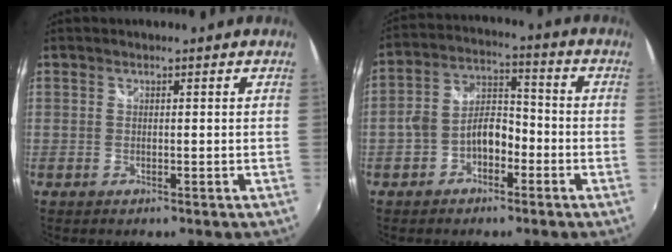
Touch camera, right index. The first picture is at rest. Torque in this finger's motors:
{"motor_torque": [0.08, -0.03, 0.19, 0.06]}